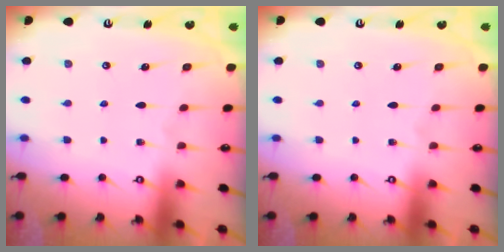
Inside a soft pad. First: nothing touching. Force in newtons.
{"total": 0.0}